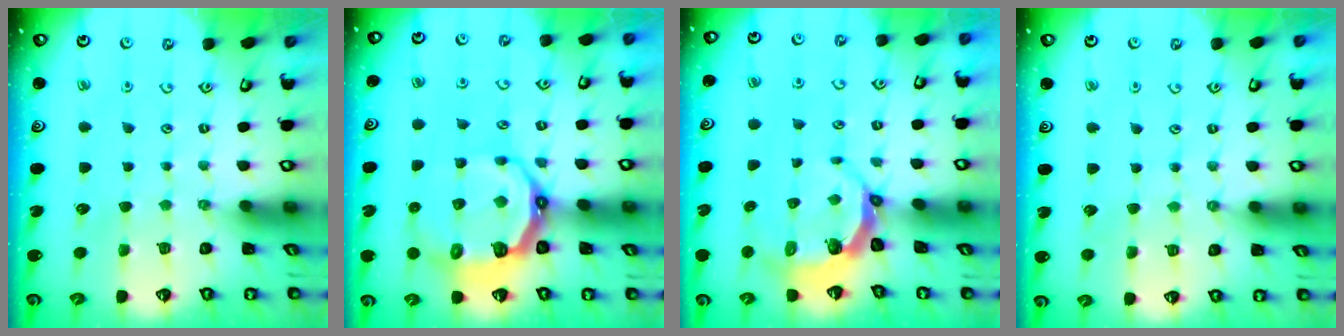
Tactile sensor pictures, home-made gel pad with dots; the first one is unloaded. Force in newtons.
{"total": 10.0, "press": 8.7, "slide": 5.0}
{"total": 5.2, "press": 3.8, "slide": 3.5}
{"total": 2.8, "press": 2.8, "slide": 0.5}